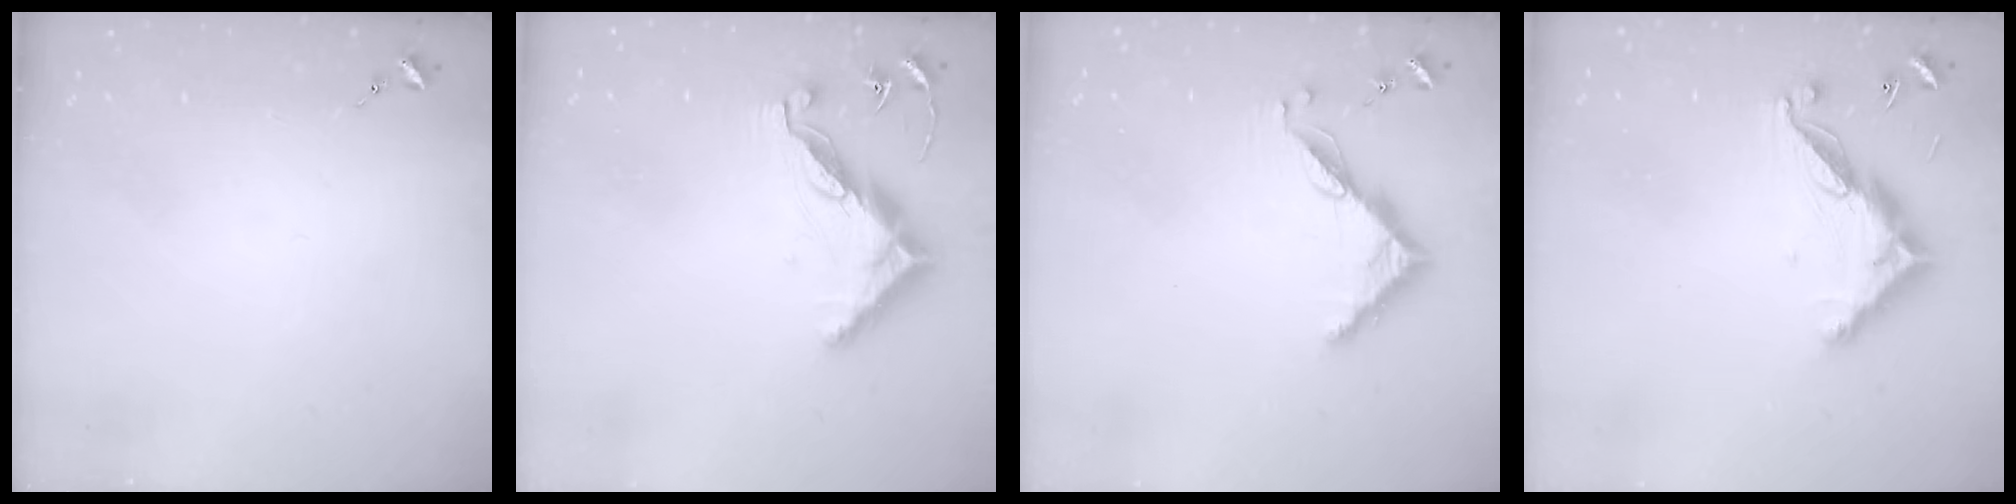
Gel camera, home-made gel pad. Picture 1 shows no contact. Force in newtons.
{"total": 11.6, "press": 11.6, "slide": 0.4}
{"total": 7.4, "press": 7.4, "slide": 0.7}
{"total": 12.8, "press": 12.8, "slide": 0.4}